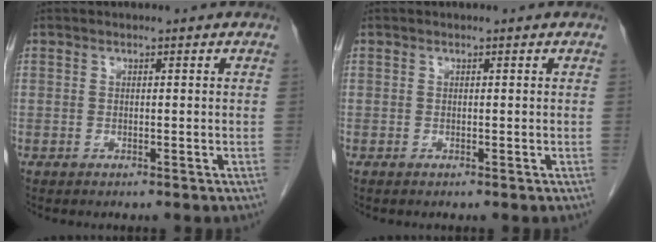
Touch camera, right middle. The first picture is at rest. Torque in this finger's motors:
{"motor_torque": [0.00, 0.00, 0.00, 0.00]}